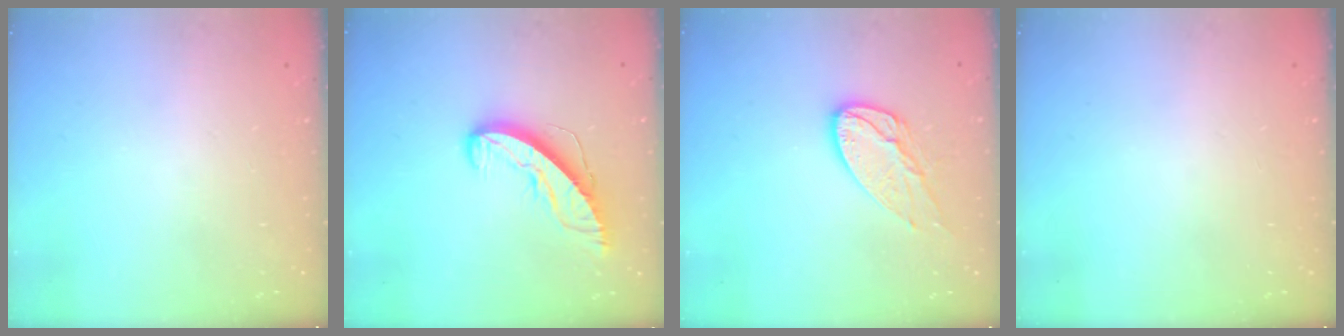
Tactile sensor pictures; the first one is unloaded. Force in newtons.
{"total": 9.4, "press": 9.4, "slide": 0.4}
{"total": 11.3, "press": 11.3, "slide": 0.8}
{"total": 0.0}